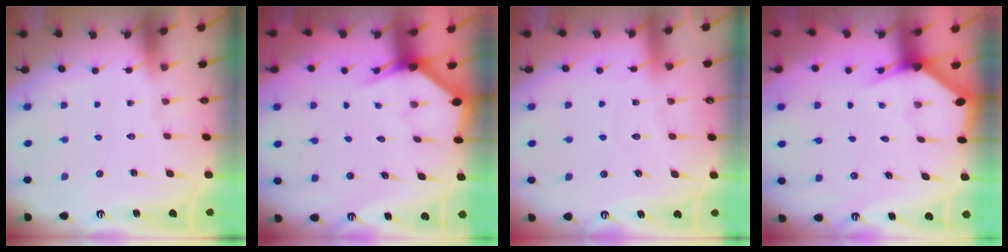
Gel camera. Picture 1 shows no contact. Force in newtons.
{"total": 2.9, "press": 2.9, "slide": 0.1}
{"total": 2.8, "press": 2.8, "slide": 0.4}
{"total": 3.0, "press": 3.0, "slide": 0.1}